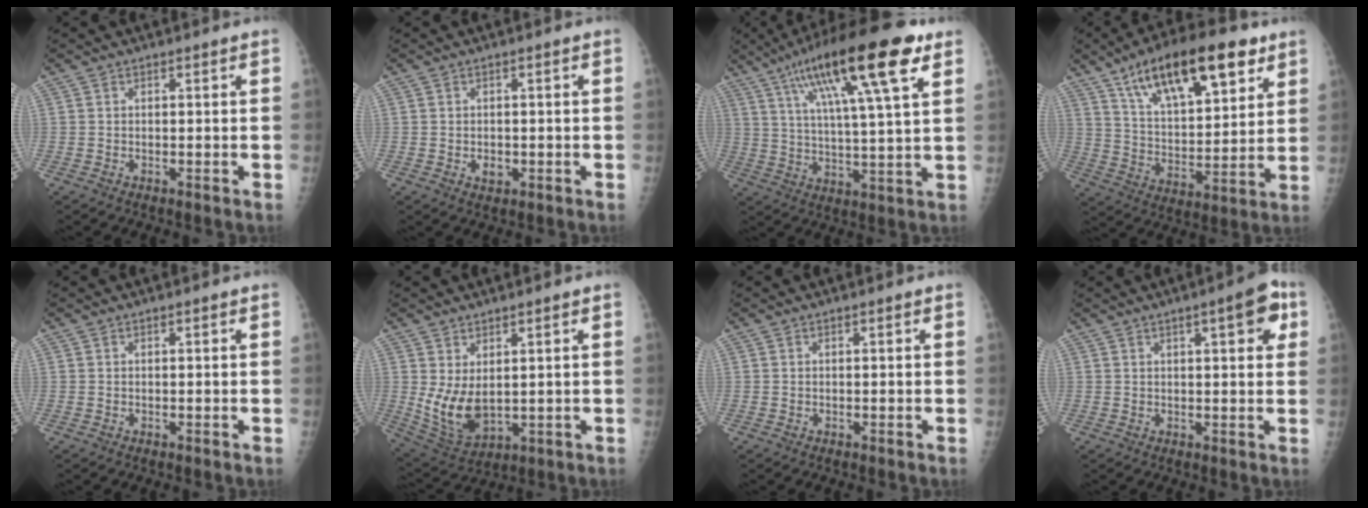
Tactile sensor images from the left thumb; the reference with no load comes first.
{"total": 2.2, "force": [-0.5, 1.7, 1.4], "torque": [-0.011, 0.001, -0.002]}
{"total": 21.6, "force": [11.0, 4.2, 18.2], "torque": [-0.299, -0.007, 0.182]}
{"total": 22.4, "force": [12.6, 8.9, 16.2], "torque": [-0.233, -0.032, 0.214]}
{"total": 0.0}
{"total": 8.8, "force": [1.2, 5.1, 7.1], "torque": [-0.124, -0.024, 0.045]}
{"total": 0.0}
{"total": 7.1, "force": [2.9, 2.0, 6.1], "torque": [-0.064, -0.001, 0.033]}